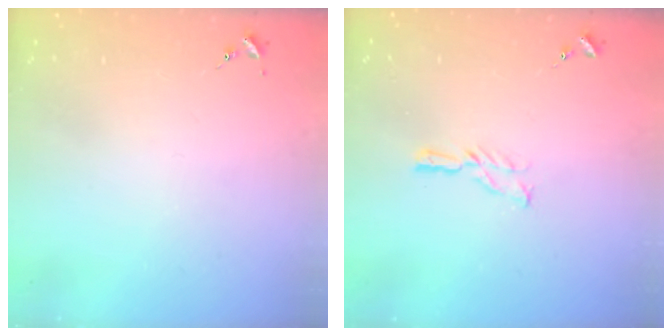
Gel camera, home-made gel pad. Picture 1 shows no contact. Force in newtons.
{"total": 5.7, "press": 5.7, "slide": 0.1}